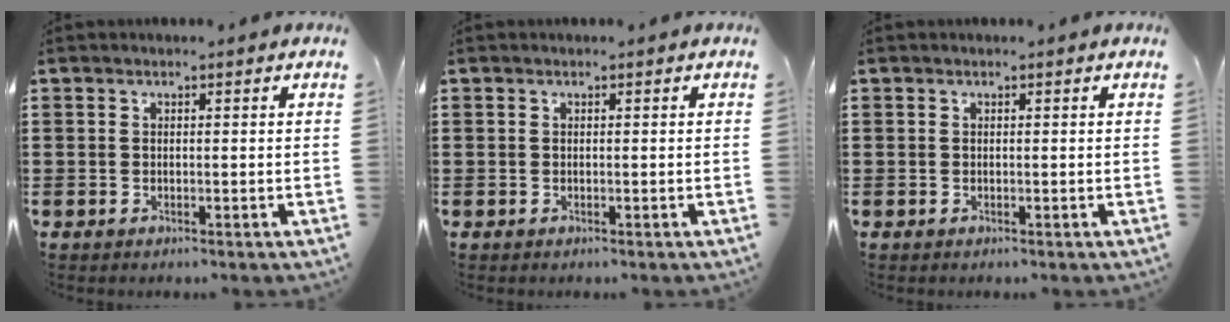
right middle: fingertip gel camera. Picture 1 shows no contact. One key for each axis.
{"total": 0.0}
{"total": 0.0}